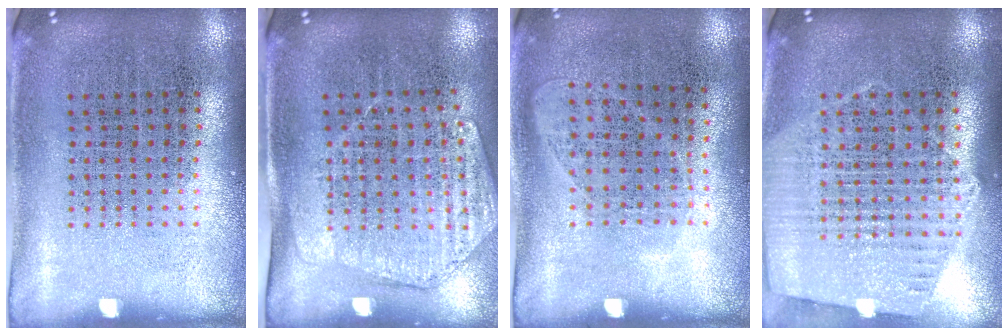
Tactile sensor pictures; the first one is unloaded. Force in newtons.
{"total": 1.6, "press": 1.4, "slide": 0.8}
{"total": 1.0, "press": 0.9, "slide": 0.4}
{"total": 1.2, "press": 1.2, "slide": 0.3}